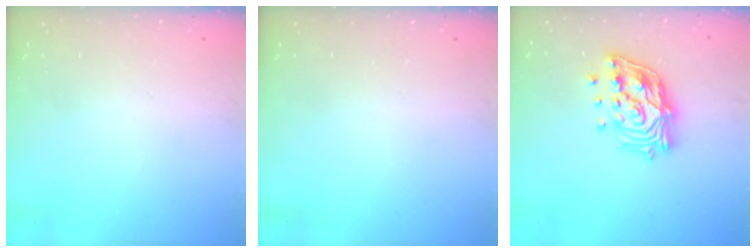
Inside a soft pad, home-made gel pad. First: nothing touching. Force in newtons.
{"total": 0.0}
{"total": 16.8, "press": 16.6, "slide": 2.6}